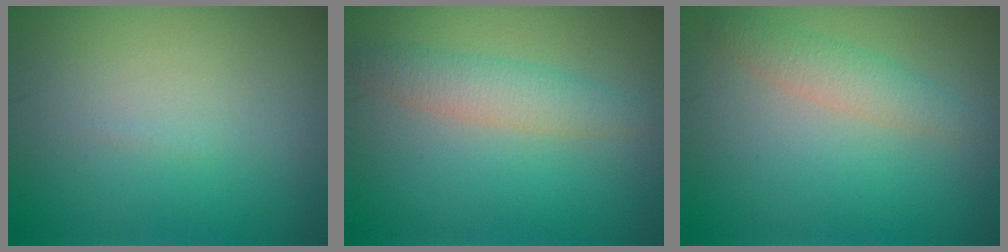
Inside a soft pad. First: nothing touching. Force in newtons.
{"total": 2.8, "press": 2.8, "slide": 0.1}
{"total": 1.3, "press": 1.3, "slide": 0.3}